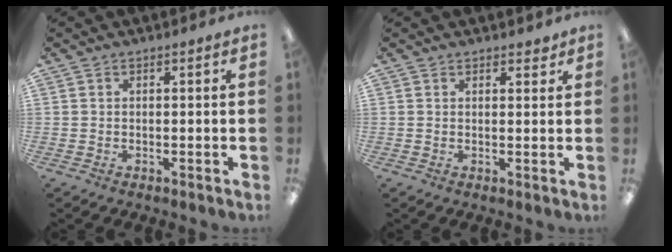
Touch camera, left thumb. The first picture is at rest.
{"total": 1.6, "force": [1.3, 0.7, 0.5], "torque": [-0.003, -0.004, 0.023]}